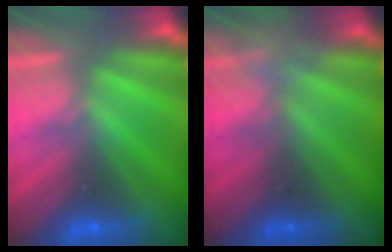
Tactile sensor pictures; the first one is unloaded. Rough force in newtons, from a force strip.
{"total": 2.3}